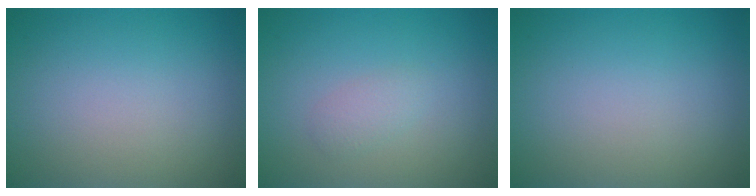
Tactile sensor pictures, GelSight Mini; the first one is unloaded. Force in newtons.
{"total": 1.2, "press": 1.2, "slide": 0.0}
{"total": 0.0}